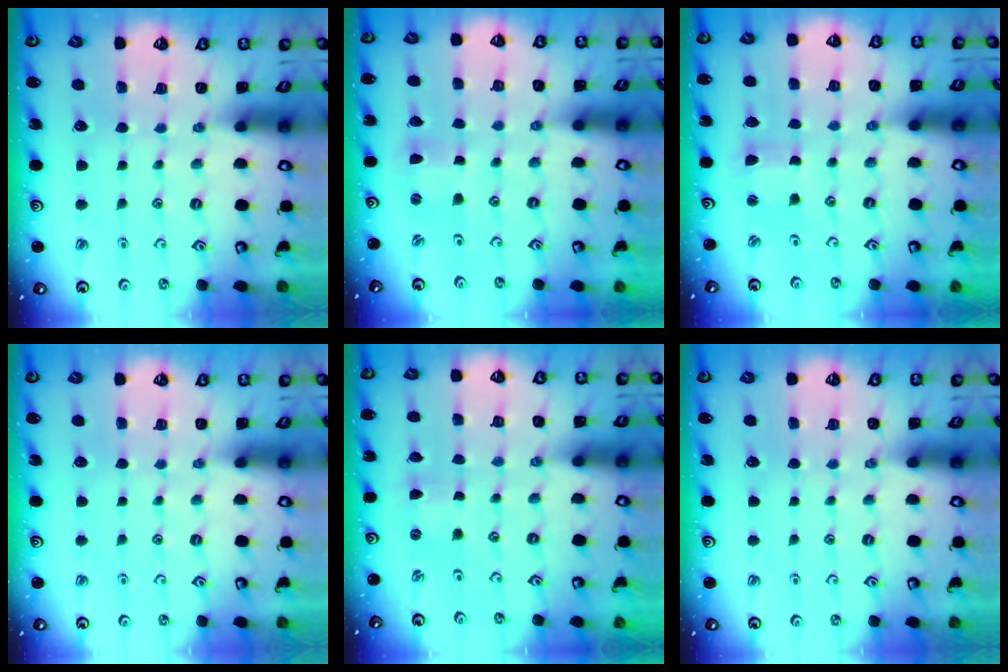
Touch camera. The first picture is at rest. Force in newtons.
{"total": 0.9, "press": 0.9, "slide": 0.2}
{"total": 2.2, "press": 2.2, "slide": 0.3}
{"total": 0.0}
{"total": 0.0}
{"total": 0.0}